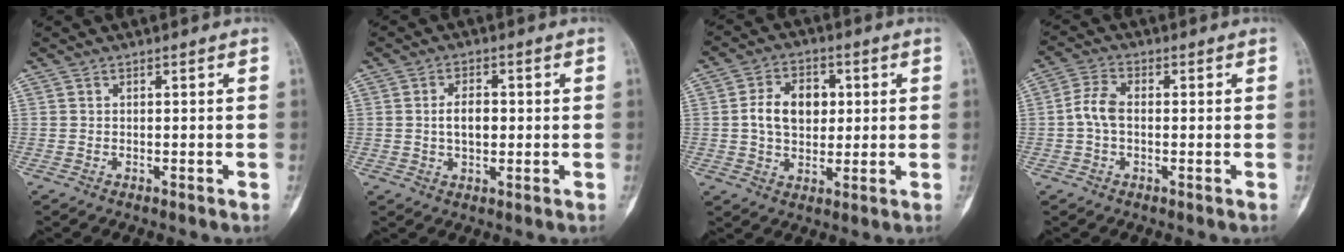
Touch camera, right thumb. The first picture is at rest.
{"total": 4.8, "force": [0.1, 3.0, 3.8], "torque": [-0.056, 0.008, -0.001]}
{"total": 9.6, "force": [1.2, 7.0, 6.6], "torque": [-0.080, 0.010, 0.018]}
{"total": 4.6, "force": [-0.4, 2.8, 3.6], "torque": [-0.068, 0.018, -0.017]}